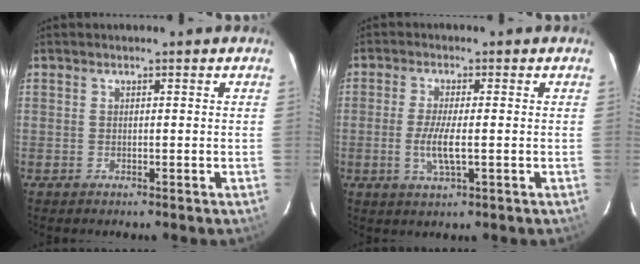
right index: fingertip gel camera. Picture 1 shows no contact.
{"total": 5.3, "force": [-1.0, 0.8, 5.1], "torque": [-0.106, -0.009, -0.021]}